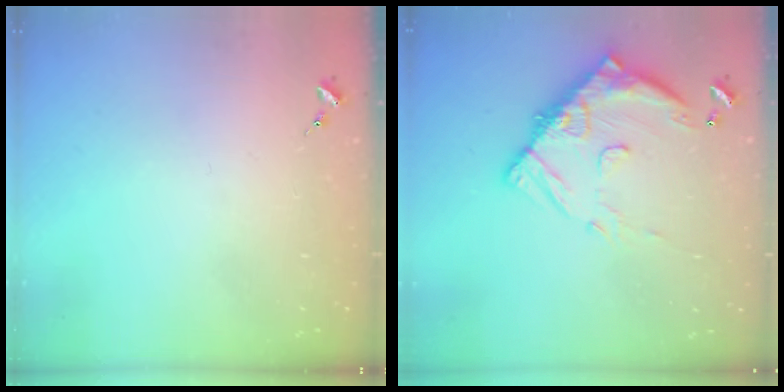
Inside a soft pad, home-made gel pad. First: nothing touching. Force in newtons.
{"total": 14.4, "press": 14.4, "slide": 1.3}